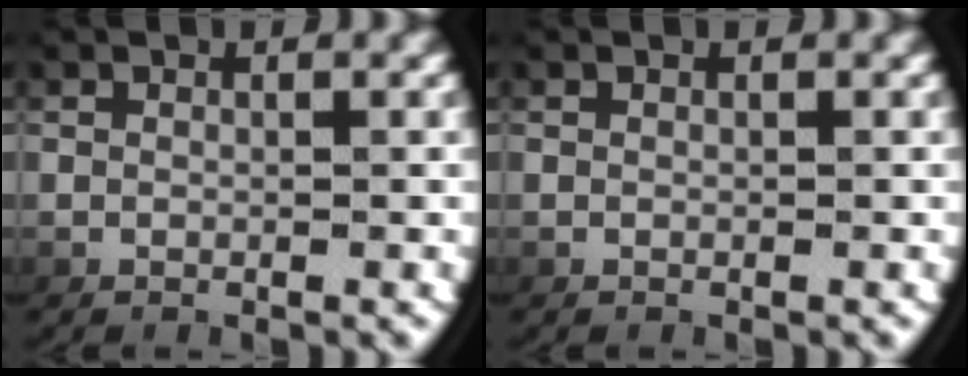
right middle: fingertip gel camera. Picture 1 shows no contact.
{"total": 0.0}